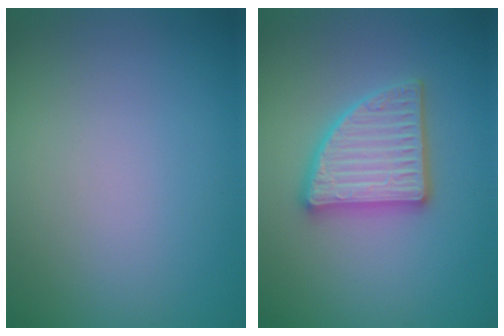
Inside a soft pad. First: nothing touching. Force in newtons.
{"total": 4.9, "press": 4.9, "slide": 0.7}